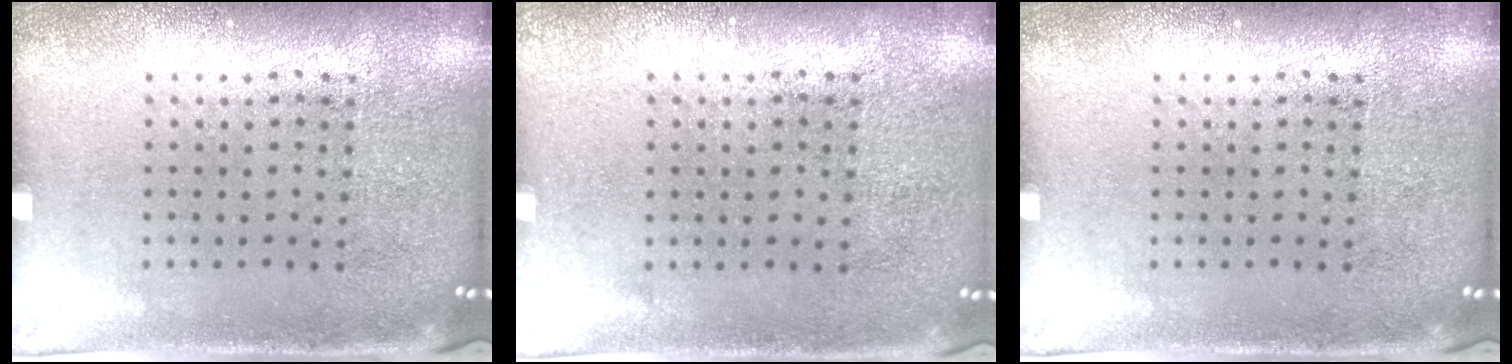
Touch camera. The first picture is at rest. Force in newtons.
{"total": 0.0}
{"total": 0.0}